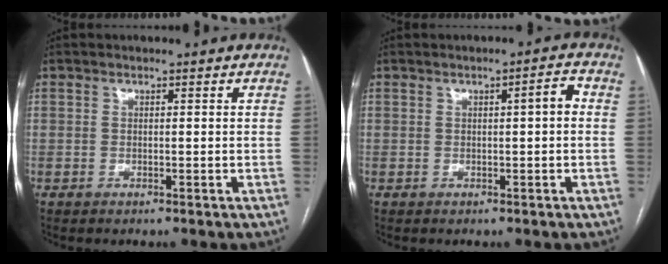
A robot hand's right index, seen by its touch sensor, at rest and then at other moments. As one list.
[{"total": 2.3, "force": [0.2, 0.4, 2.3], "torque": [-0.031, 0.006, 0.002]}]